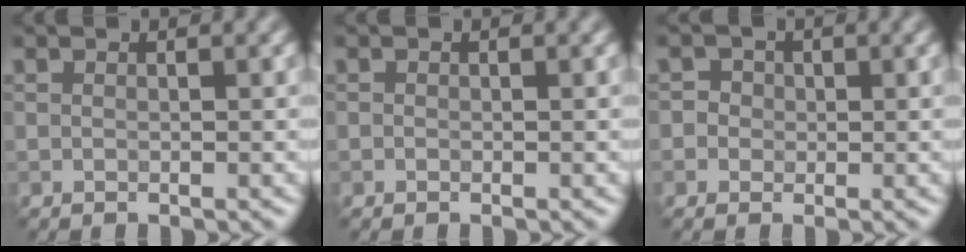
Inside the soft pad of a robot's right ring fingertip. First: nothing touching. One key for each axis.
{"total": 0.0}
{"total": 2.8, "fx": 0.6, "fy": 2.7, "fz": 0.8, "tx": 0.011, "ty": 0.016, "tz": -0.006}